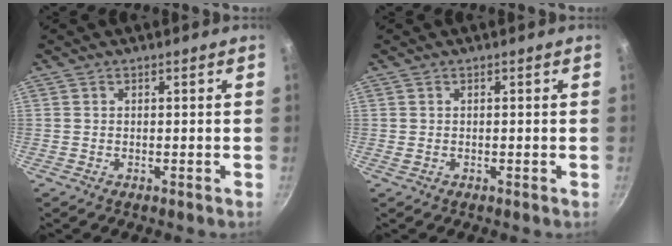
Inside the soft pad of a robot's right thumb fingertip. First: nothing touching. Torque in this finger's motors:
{"motor_torque": [-0.04, 0.10, 0.45, 0.05, -0.03]}